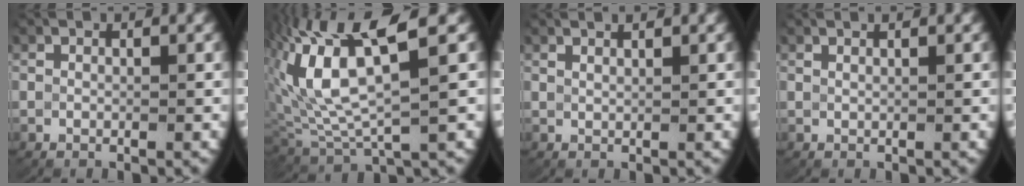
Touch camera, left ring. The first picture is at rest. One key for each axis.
{"total": 10.3, "fx": 2.7, "fy": 4.9, "fz": 8.7, "tx": -0.194, "ty": -0.002, "tz": 0.057}
{"total": 1.4, "fx": 1.2, "fy": -0.4, "fz": 0.4, "tx": -0.008, "ty": -0.003, "tz": 0.027}
{"total": 0.8, "fx": 0.6, "fy": -0.4, "fz": 0.2, "tx": -0.004, "ty": -0.002, "tz": 0.015}